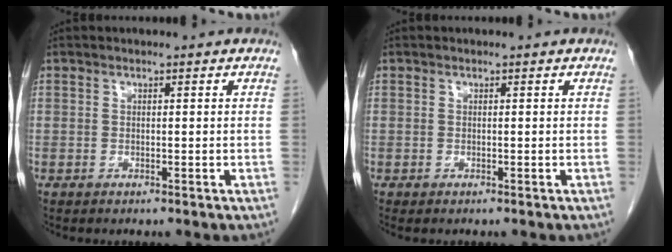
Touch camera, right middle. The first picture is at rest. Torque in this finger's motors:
{"motor_torque": [0.43, -0.29, 0.02, 0.01]}